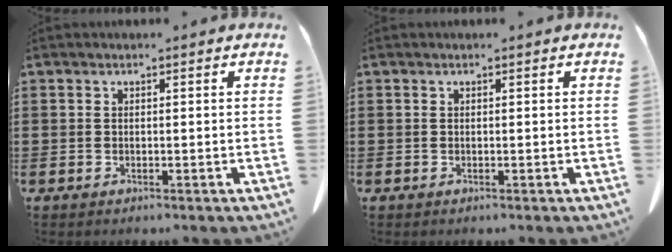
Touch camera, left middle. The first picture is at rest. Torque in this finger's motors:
{"motor_torque": [0.14, -0.15, 0.04, 0.02]}